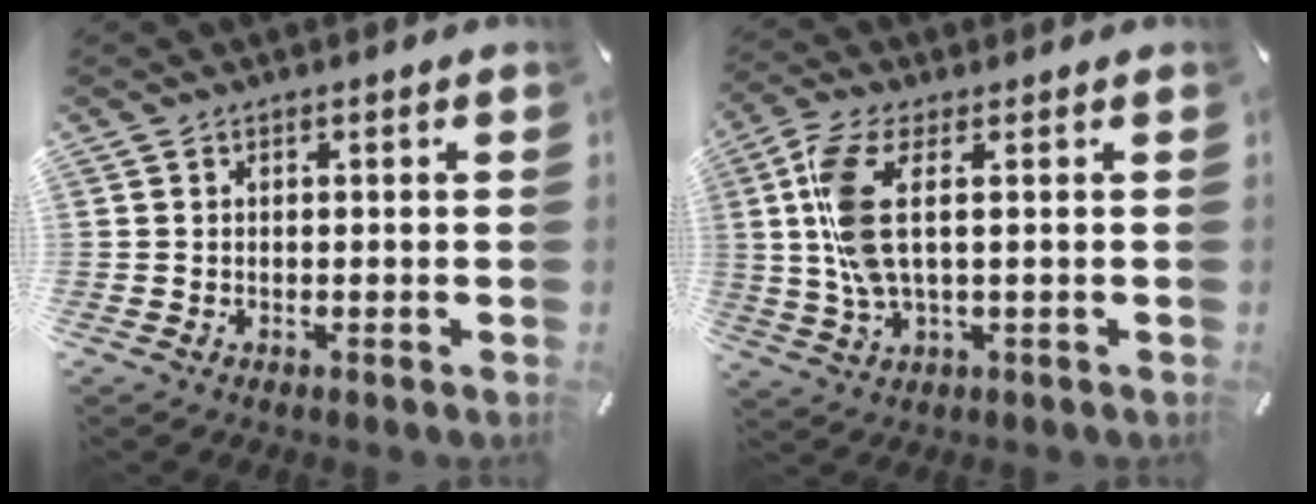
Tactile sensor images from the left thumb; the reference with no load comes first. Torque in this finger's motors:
{"motor_torque": [1.49, 2.53, 1.02, -0.52, 0.39]}